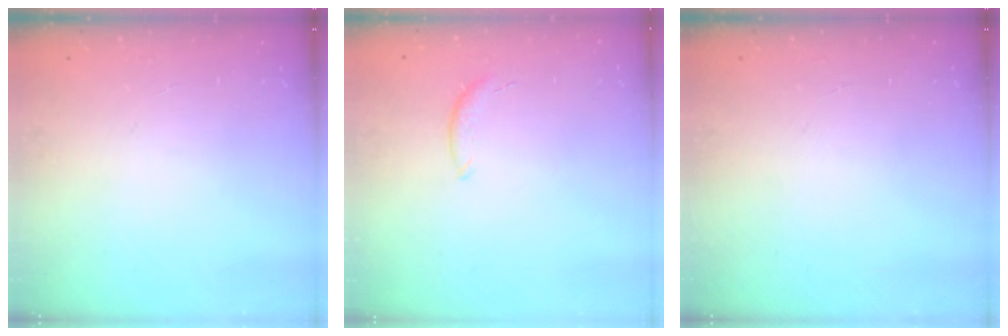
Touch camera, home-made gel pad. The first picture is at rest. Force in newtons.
{"total": 5.8, "press": 5.7, "slide": 0.7}
{"total": 0.0}